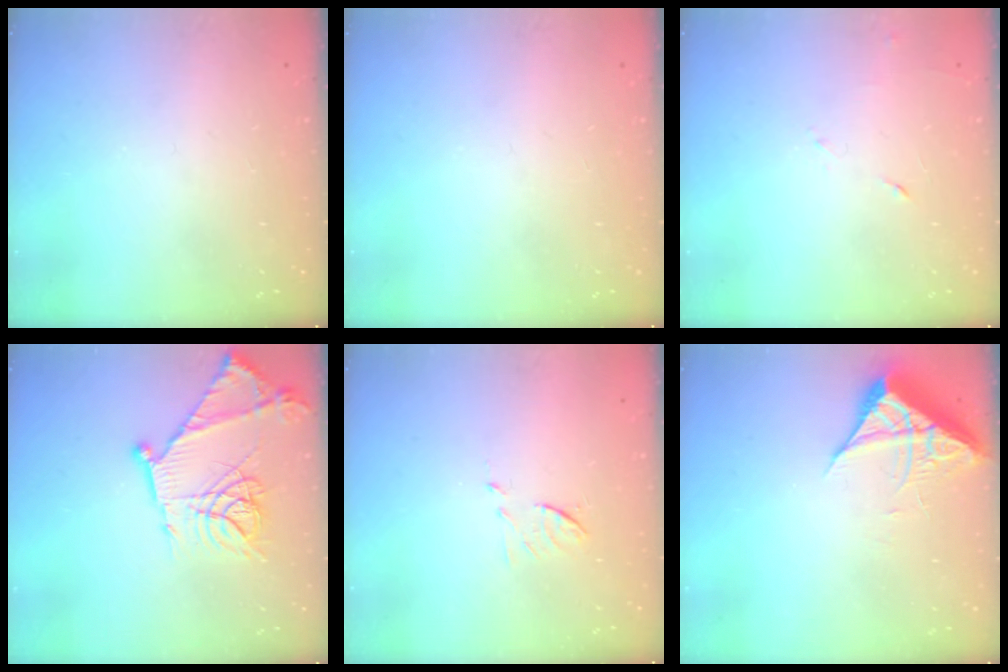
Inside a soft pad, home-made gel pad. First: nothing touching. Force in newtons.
{"total": 0.0}
{"total": 3.9, "press": 3.8, "slide": 0.8}
{"total": 16.5, "press": 16.4, "slide": 1.1}
{"total": 6.0, "press": 5.9, "slide": 0.6}
{"total": 6.6, "press": 6.6, "slide": 0.3}